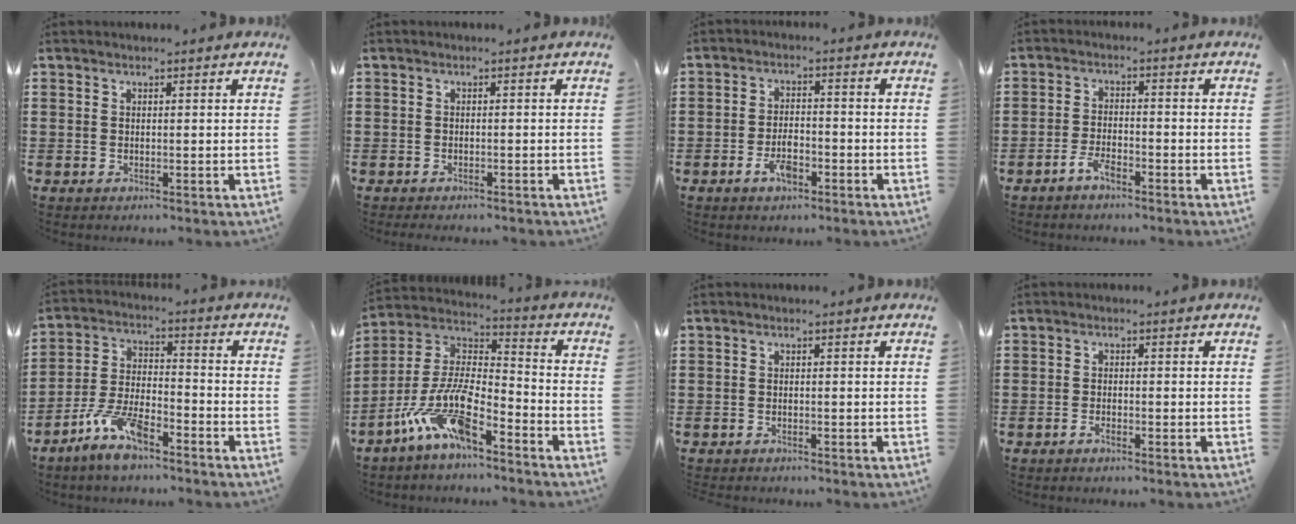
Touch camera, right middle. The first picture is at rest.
{"total": 1.2, "force": [-1.1, 0.4, -0.1], "torque": [-0.001, 0.004, -0.025]}
{"total": 4.0, "force": [-2.3, 1.7, 2.8], "torque": [-0.061, 0.003, -0.047]}
{"total": 3.3, "force": [-2.5, 1.0, 1.9], "torque": [-0.047, 0.001, -0.053]}
{"total": 8.3, "force": [-6.1, 2.3, 5.0], "torque": [-0.112, 0.001, -0.119]}
{"total": 12.0, "force": [-8.0, 3.2, 8.2], "torque": [-0.189, 0.000, -0.163]}
{"total": 0.7, "force": [-0.7, 0.1, 0.0], "torque": [-0.003, 0.000, -0.015]}
{"total": 1.3, "force": [-1.1, 0.5, 0.6], "torque": [-0.014, -0.003, -0.021]}